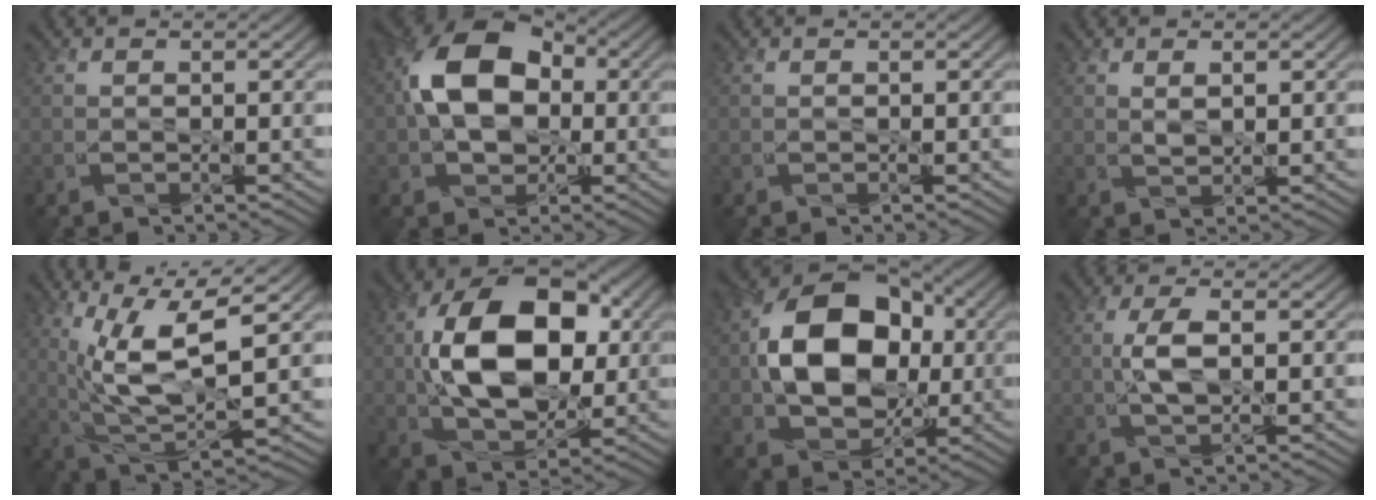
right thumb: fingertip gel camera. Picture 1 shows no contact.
{"total": 12.7, "force": [1.0, 8.9, 9.1], "torque": [-0.175, 0.019, 0.007]}
{"total": 0.0}
{"total": 1.3, "force": [0.8, 0.5, 1.0], "torque": [-0.024, -0.003, 0.019]}
{"total": 11.5, "force": [3.2, 3.6, 10.5], "torque": [-0.213, 0.002, 0.069]}
{"total": 14.5, "force": [1.2, 8.9, 11.3], "torque": [-0.210, 0.016, 0.018]}
{"total": 14.1, "force": [0.8, 10.1, 9.7], "torque": [-0.175, 0.013, 0.014]}
{"total": 3.9, "force": [0.0, 1.4, 3.6], "torque": [-0.086, 0.006, -0.001]}